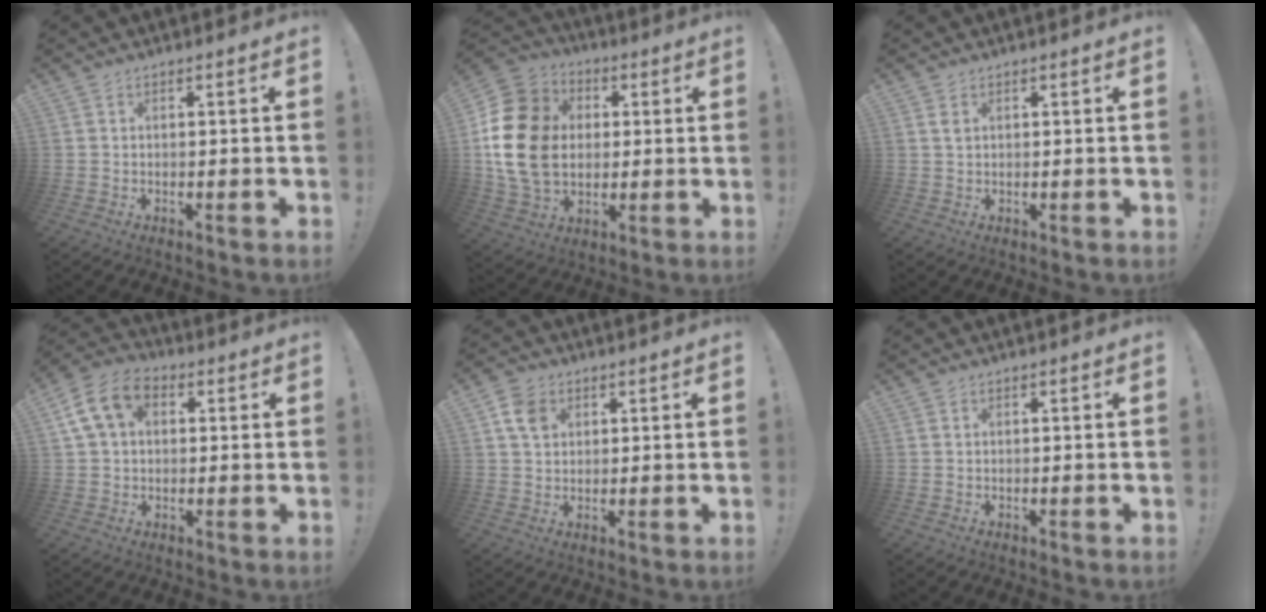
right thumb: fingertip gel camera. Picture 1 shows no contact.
{"total": 20.4, "force": [1.5, 15.9, 12.8], "torque": [-0.235, 0.012, 0.035]}
{"total": 1.5, "force": [0.7, 0.7, 1.0], "torque": [-0.015, -0.002, 0.012]}
{"total": 12.0, "force": [3.8, 8.4, 7.7], "torque": [-0.135, 0.001, 0.077]}
{"total": 6.6, "force": [2.7, 5.1, 3.2], "torque": [-0.052, 0.002, 0.055]}
{"total": 0.0}